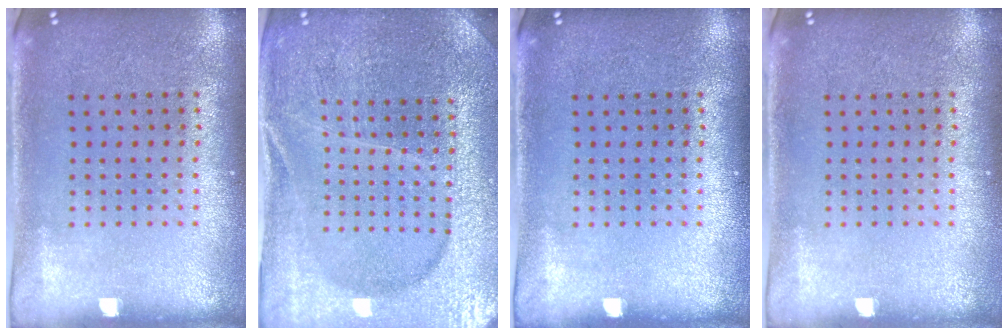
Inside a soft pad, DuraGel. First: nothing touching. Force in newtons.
{"total": 4.4, "press": 4.2, "slide": 1.4}
{"total": 0.0}
{"total": 0.0}